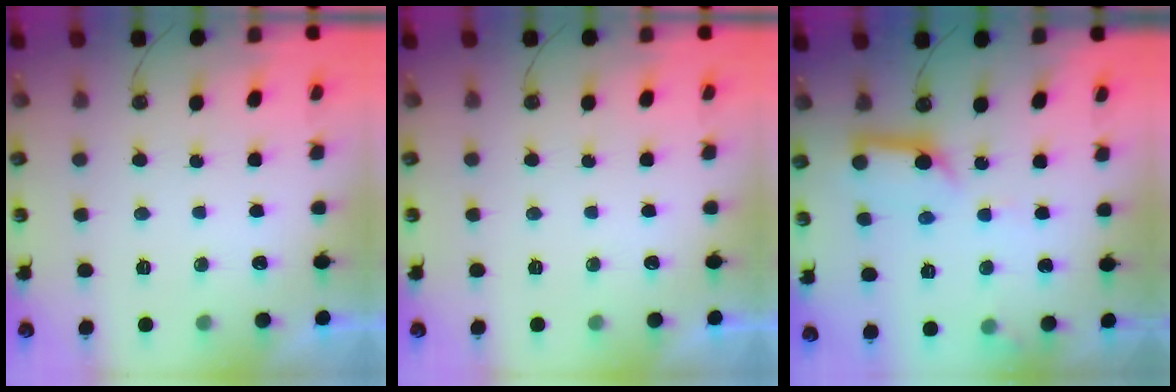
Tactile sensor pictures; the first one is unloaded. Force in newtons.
{"total": 0.0}
{"total": 11.6, "press": 11.5, "slide": 1.4}